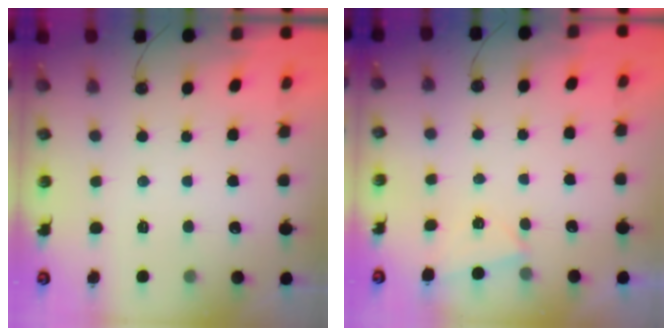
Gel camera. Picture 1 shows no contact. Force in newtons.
{"total": 2.6, "press": 1.5, "slide": 2.1}